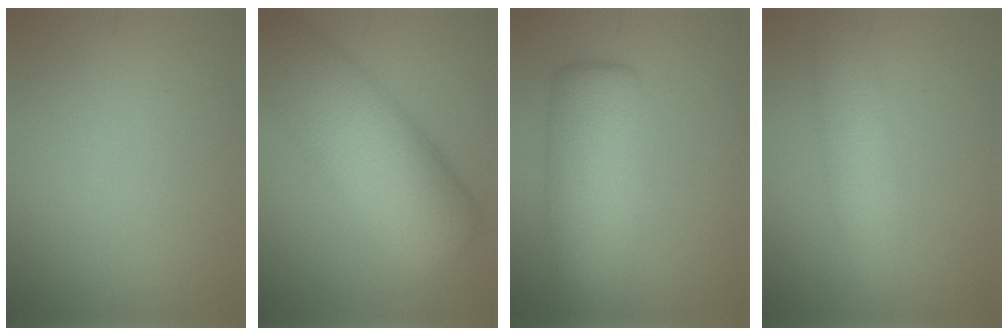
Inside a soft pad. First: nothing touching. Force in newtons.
{"total": 11.9, "press": 11.9, "slide": 0.5}
{"total": 8.1, "press": 8.1, "slide": 0.4}
{"total": 4.2, "press": 4.2, "slide": 0.3}